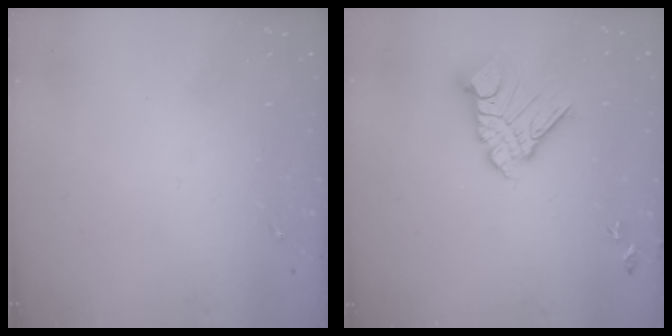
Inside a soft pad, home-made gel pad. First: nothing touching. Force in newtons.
{"total": 14.1, "press": 14.1, "slide": 1.4}